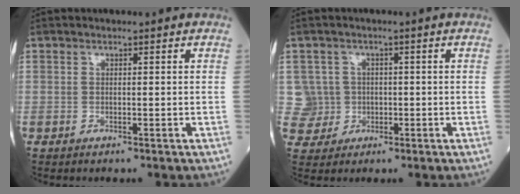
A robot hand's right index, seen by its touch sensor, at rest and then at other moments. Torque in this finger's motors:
{"motor_torque": [0.01, 0.05, -0.07, -0.04]}